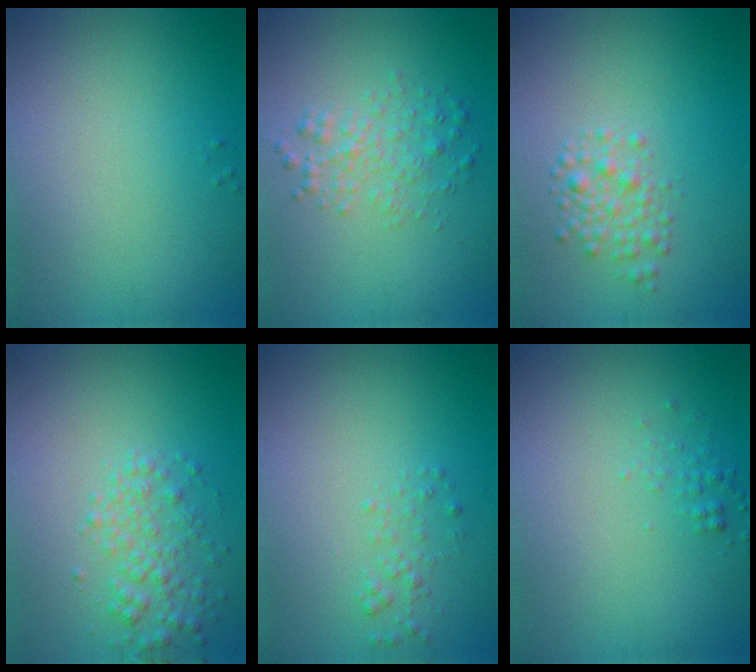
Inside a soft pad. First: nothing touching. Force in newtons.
{"total": 2.5, "press": 2.5, "slide": 0.0}
{"total": 2.2, "press": 2.2, "slide": 0.1}
{"total": 2.6, "press": 2.6, "slide": 0.0}
{"total": 1.2, "press": 1.2, "slide": 0.1}
{"total": 0.9, "press": 0.9, "slide": 0.0}